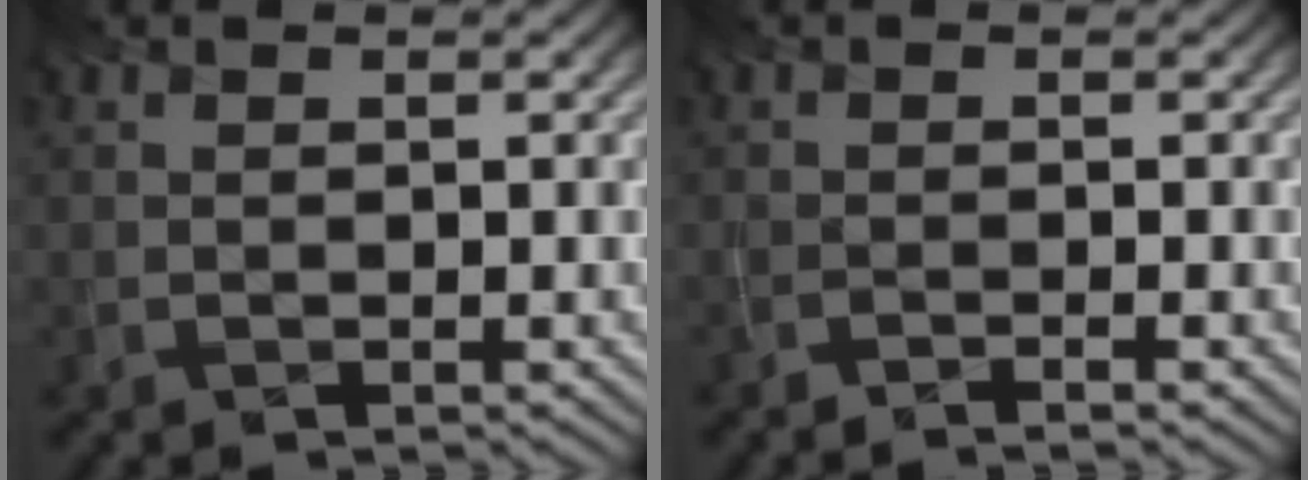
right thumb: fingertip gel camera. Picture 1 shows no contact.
{"total": 1.4, "force": [-1.3, -0.5, 0.0], "torque": [0.002, -0.005, -0.031]}